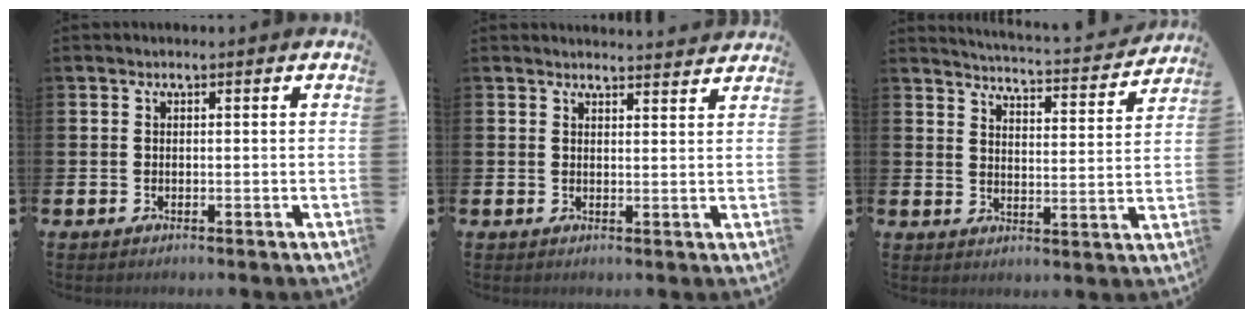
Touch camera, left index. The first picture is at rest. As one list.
[{"total": 2.7, "force": [2.7, 0.0, -0.1], "torque": [0.007, -0.019, 0.046]}, {"total": 4.5, "force": [4.4, -0.2, 0.6], "torque": [-0.027, -0.041, 0.071]}]